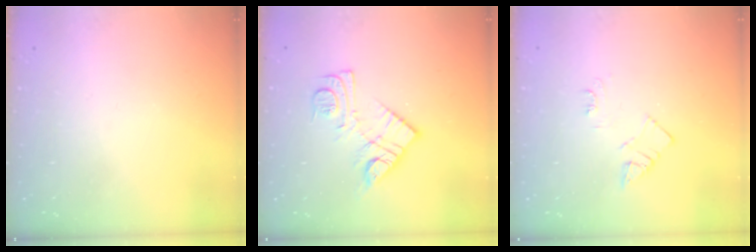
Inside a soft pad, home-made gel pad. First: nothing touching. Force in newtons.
{"total": 11.8, "press": 11.8, "slide": 0.7}
{"total": 5.5, "press": 5.4, "slide": 0.7}